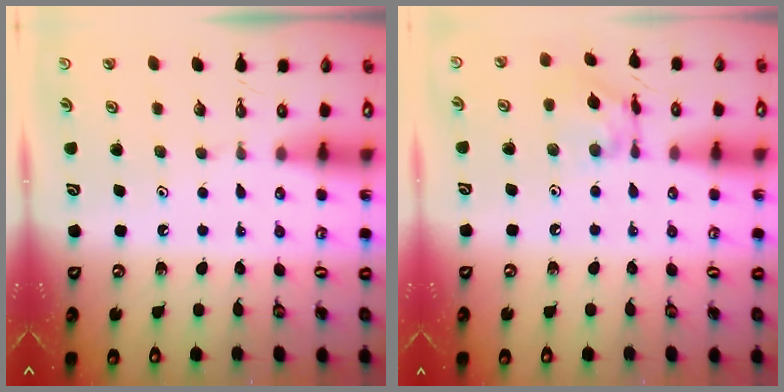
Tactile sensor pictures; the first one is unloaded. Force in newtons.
{"total": 11.5, "press": 11.5, "slide": 0.9}